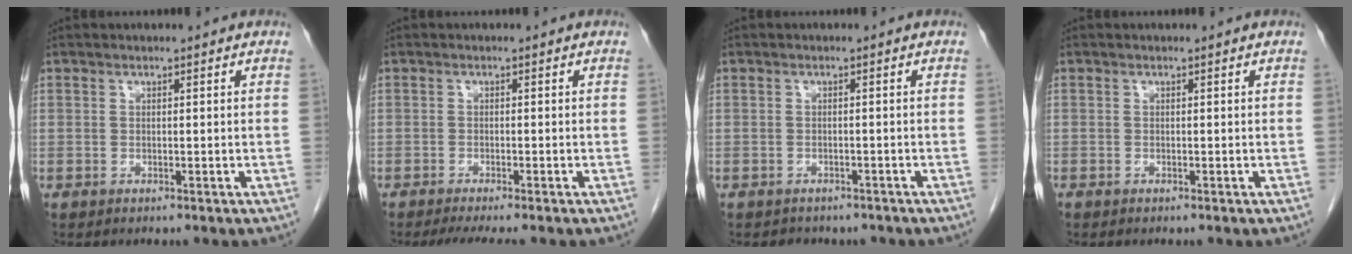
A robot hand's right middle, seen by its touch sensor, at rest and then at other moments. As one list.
[{"total": 5.0, "force": [-4.2, 0.0, 2.8], "torque": [-0.036, -0.012, -0.064]}, {"total": 4.2, "force": [-3.6, 2.0, 0.7], "torque": [-0.015, 0.005, -0.040]}, {"total": 0.0}]